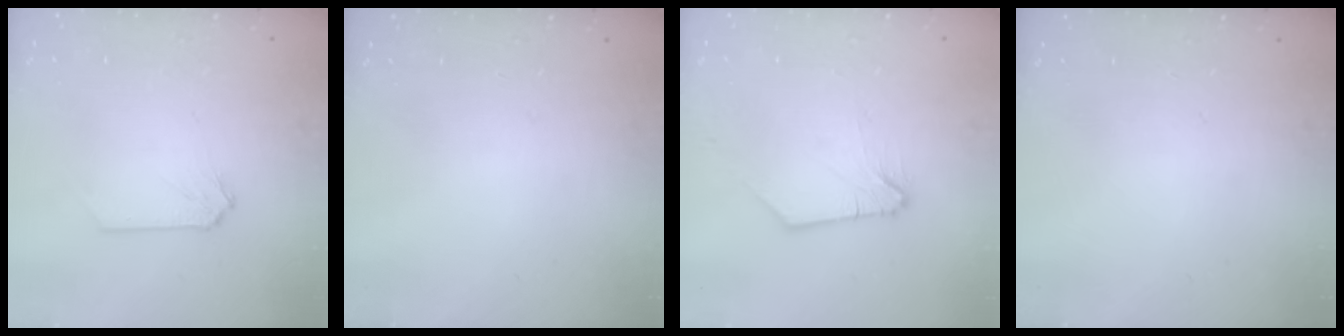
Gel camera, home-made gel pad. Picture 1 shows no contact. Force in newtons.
{"total": 0.0}
{"total": 1.1, "press": 1.0, "slide": 0.3}
{"total": 0.0}